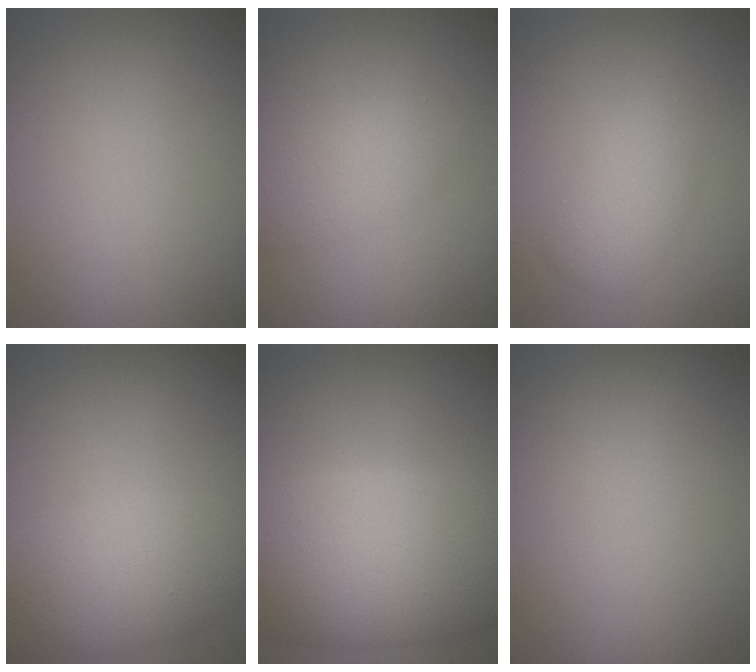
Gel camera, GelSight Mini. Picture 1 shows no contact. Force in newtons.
{"total": 2.6, "press": 2.6, "slide": 0.0}
{"total": 2.7, "press": 2.7, "slide": 0.1}
{"total": 6.1, "press": 6.1, "slide": 0.1}
{"total": 11.5, "press": 11.5, "slide": 0.5}
{"total": 0.0}